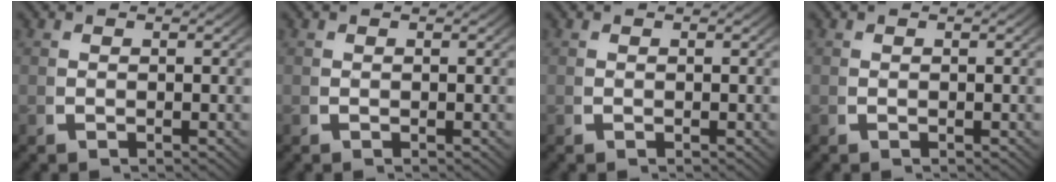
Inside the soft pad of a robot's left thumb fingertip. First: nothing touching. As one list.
[{"total": 0.0}, {"total": 0.0}, {"total": 0.0}]